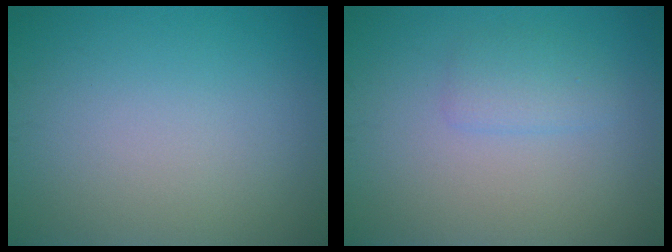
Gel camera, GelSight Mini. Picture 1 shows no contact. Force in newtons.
{"total": 1.7, "press": 1.7, "slide": 0.2}